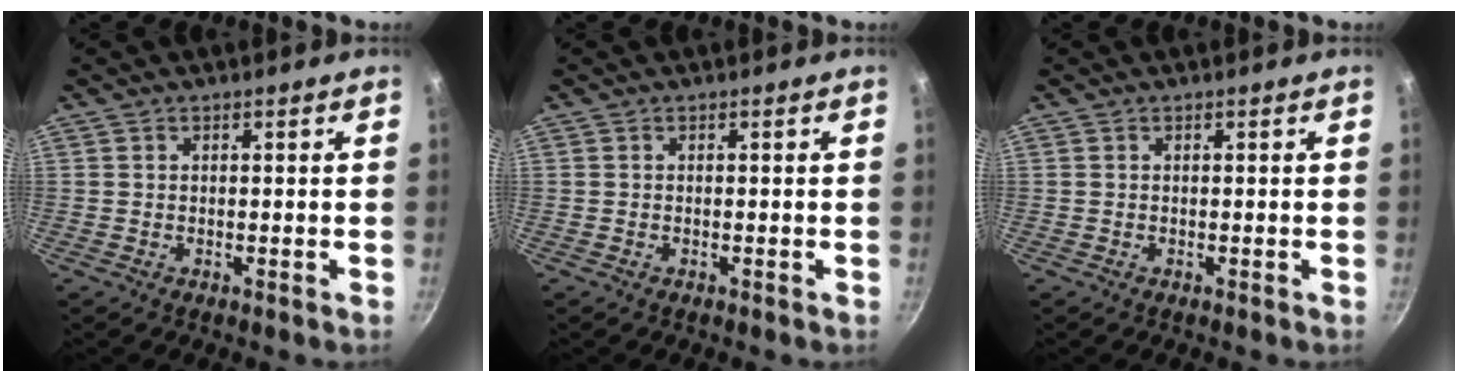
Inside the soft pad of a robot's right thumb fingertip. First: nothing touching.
{"total": 0.0}
{"total": 0.0}